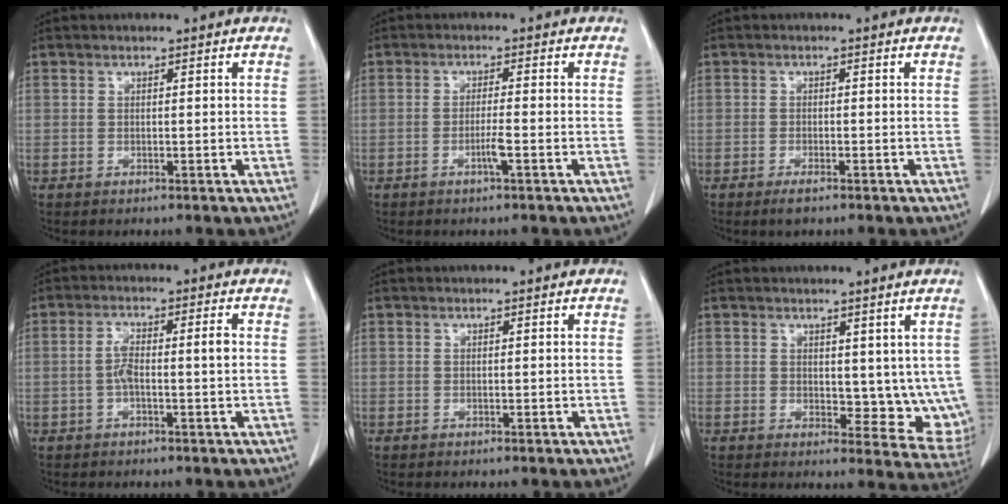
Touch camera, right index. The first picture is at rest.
{"total": 2.5, "force": [-1.1, -0.3, 2.3], "torque": [-0.045, -0.003, -0.021]}
{"total": 1.9, "force": [-1.3, 0.4, 1.2], "torque": [-0.024, -0.003, -0.021]}
{"total": 4.5, "force": [-0.3, 0.7, 4.4], "torque": [-0.087, 0.013, -0.006]}
{"total": 0.0}
{"total": 8.1, "force": [2.2, 4.6, 6.3], "torque": [-0.052, -0.016, 0.036]}